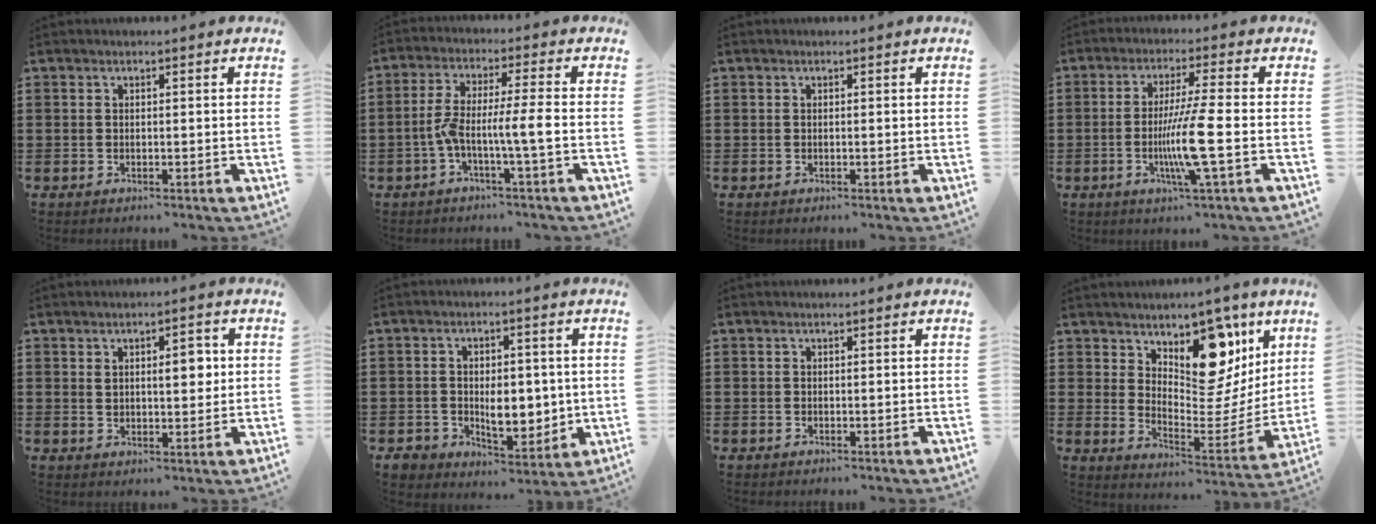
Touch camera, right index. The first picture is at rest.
{"total": 7.1, "force": [-2.2, 0.0, 6.8], "torque": [-0.139, -0.008, -0.049]}
{"total": 0.0}
{"total": 8.8, "force": [-2.2, -0.6, 8.5], "torque": [-0.172, -0.027, -0.047]}
{"total": 4.4, "force": [1.2, 2.0, 3.7], "torque": [-0.051, 0.000, 0.014]}
{"total": 6.2, "force": [-0.3, 4.8, 3.9], "torque": [-0.069, 0.003, -0.006]}
{"total": 0.0}
{"total": 11.5, "force": [7.7, 6.0, 6.0], "torque": [-0.096, -0.065, 0.136]}